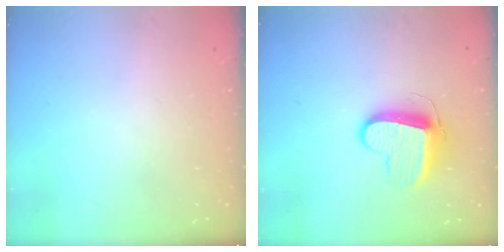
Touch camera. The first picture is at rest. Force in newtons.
{"total": 10.3, "press": 10.3, "slide": 0.5}